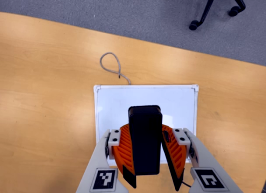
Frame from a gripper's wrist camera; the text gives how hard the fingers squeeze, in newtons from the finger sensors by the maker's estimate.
{"total": 7.9, "left": 8.6, "right": 7.3}